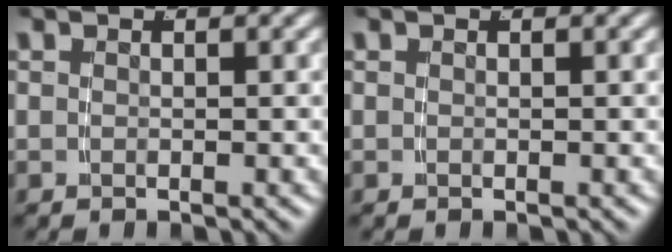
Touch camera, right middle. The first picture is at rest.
{"total": 0.0}